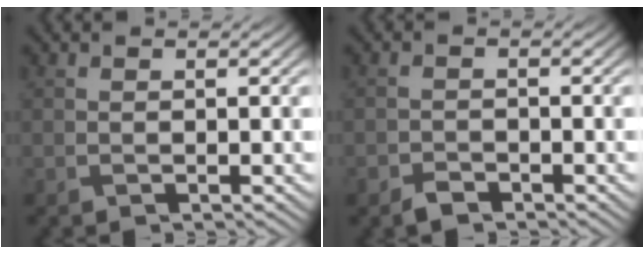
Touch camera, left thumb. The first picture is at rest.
{"total": 1.9, "force": [-1.5, 1.0, 0.7], "torque": [-0.013, -0.001, -0.033]}